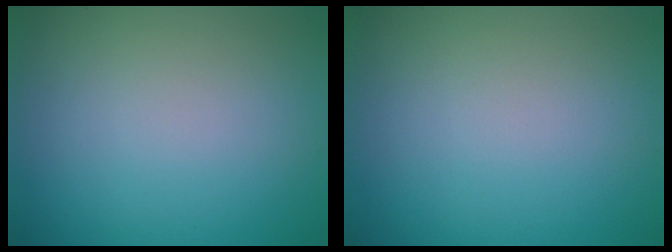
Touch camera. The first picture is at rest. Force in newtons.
{"total": 0.0}